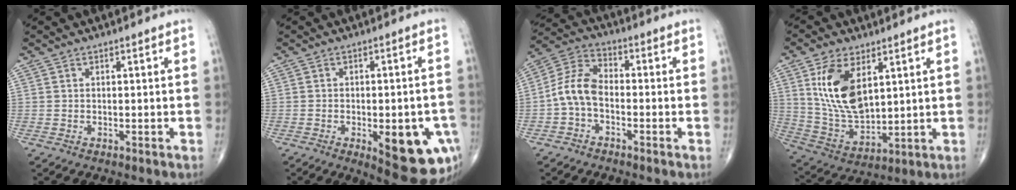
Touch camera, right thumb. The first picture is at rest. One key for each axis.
{"total": 14.5, "fx": -4.9, "fy": 5.7, "fz": 12.4, "tx": -0.124, "ty": 0.010, "tz": -0.044}
{"total": 7.7, "fx": -1.9, "fy": 4.7, "fz": 5.8, "tx": -0.113, "ty": 0.032, "tz": -0.052}
{"total": 14.4, "fx": 5.0, "fy": 7.7, "fz": 11.0, "tx": -0.199, "ty": -0.025, "tz": 0.111}